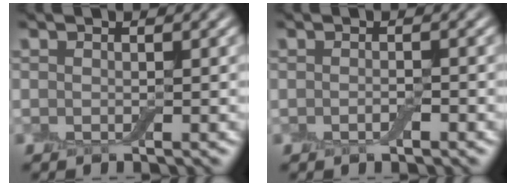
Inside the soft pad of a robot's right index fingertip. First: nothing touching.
{"total": 0.8, "force": [-0.5, 0.3, 0.6], "torque": [-0.011, -0.004, -0.007]}